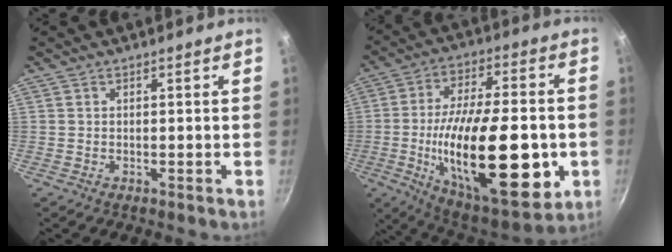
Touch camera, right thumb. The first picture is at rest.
{"total": 30.3, "force": [-5.5, 12.4, 27.1], "torque": [-0.433, 0.006, -0.076]}